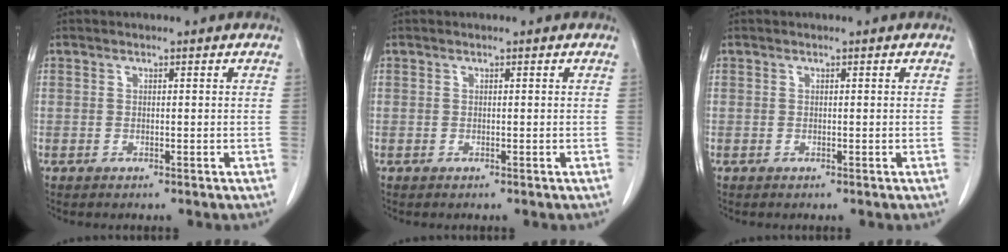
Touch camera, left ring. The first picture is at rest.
{"total": 0.0}
{"total": 0.0}